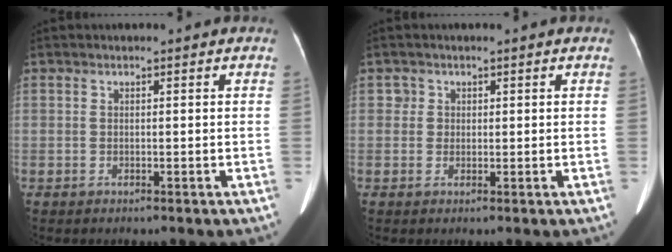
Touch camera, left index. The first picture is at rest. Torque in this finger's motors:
{"motor_torque": [0.11, 0.03, -0.01, -0.02]}